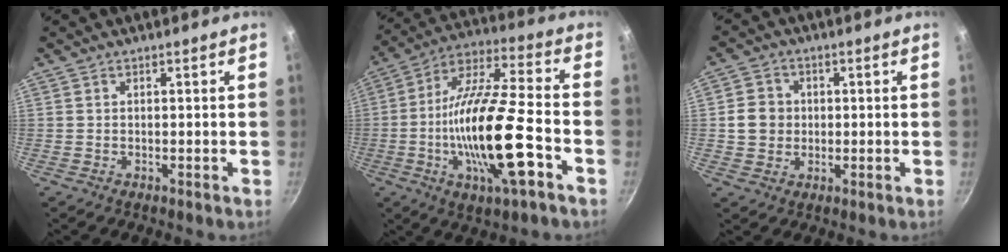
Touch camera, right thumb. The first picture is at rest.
{"total": 21.5, "force": [-6.2, 5.6, 19.8], "torque": [-0.358, 0.026, -0.119]}
{"total": 5.7, "force": [0.2, 5.2, 2.3], "torque": [-0.017, 0.009, -0.003]}